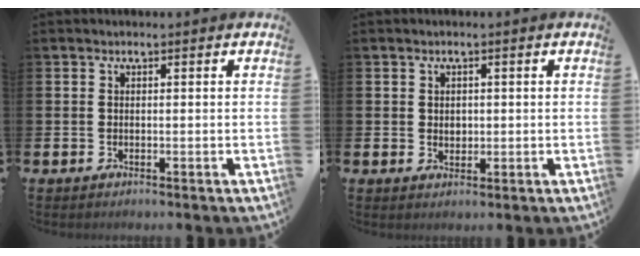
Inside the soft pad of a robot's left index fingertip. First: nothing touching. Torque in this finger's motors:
{"motor_torque": [0.08, -0.02, 0.00, 0.02]}